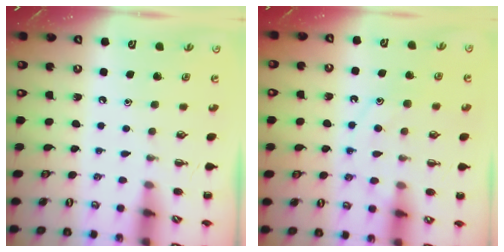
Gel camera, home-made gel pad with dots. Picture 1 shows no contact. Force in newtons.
{"total": 11.8, "press": 11.8, "slide": 0.9}